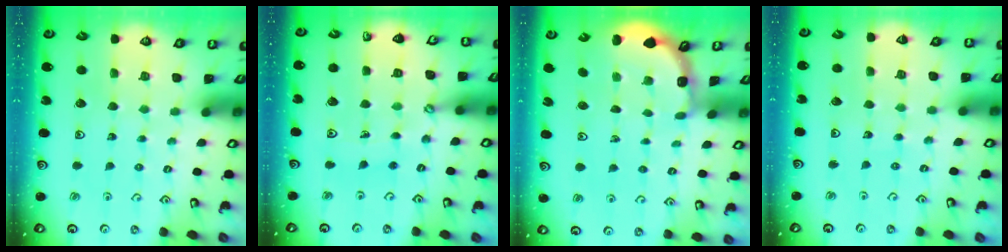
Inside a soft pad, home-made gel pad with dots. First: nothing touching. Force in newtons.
{"total": 8.6, "press": 8.4, "slide": 1.8}
{"total": 1.9, "press": 1.9, "slide": 0.2}
{"total": 4.2, "press": 4.2, "slide": 0.5}